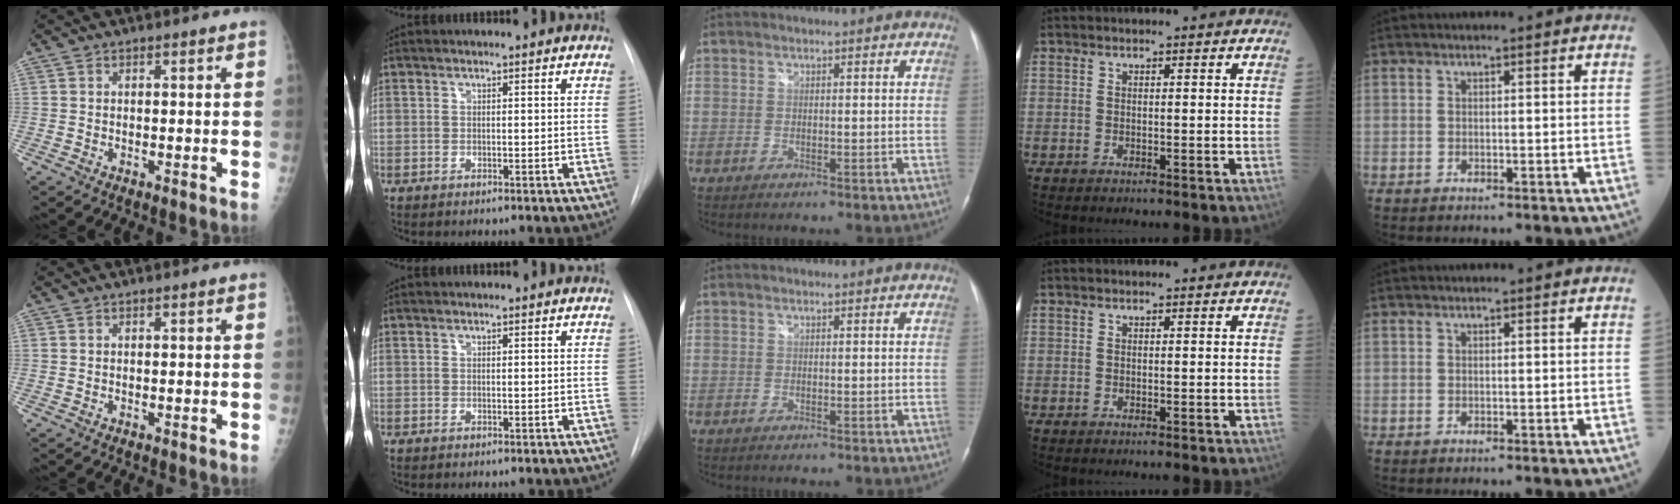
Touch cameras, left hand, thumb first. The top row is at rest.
{}